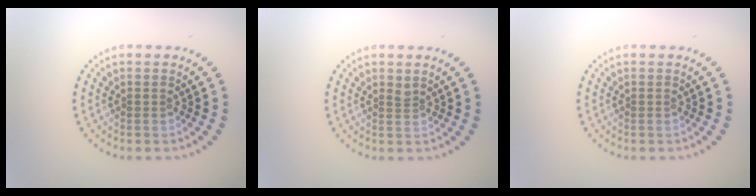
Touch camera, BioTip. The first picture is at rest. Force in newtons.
{"total": 0.8, "press": 0.5, "slide": 0.6}
{"total": 0.0}